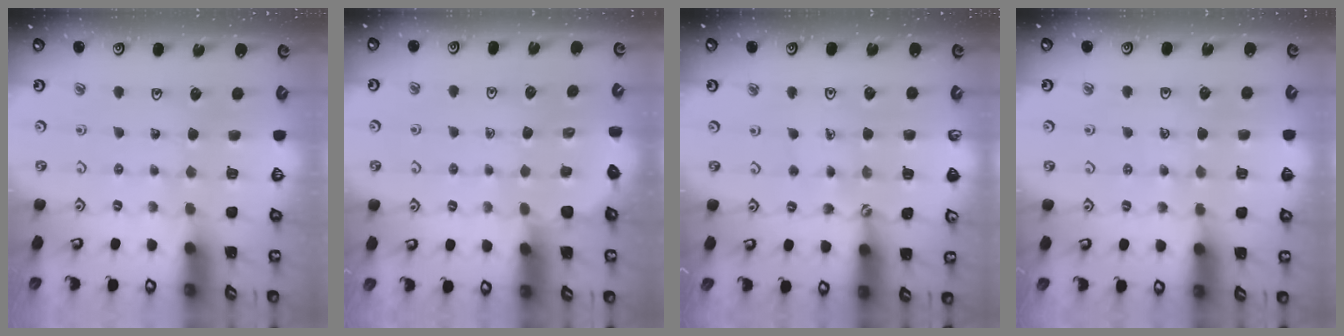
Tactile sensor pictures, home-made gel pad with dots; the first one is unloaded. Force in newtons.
{"total": 2.7, "press": 2.7, "slide": 0.5}
{"total": 1.2, "press": 1.2, "slide": 0.2}
{"total": 4.5, "press": 4.0, "slide": 2.0}